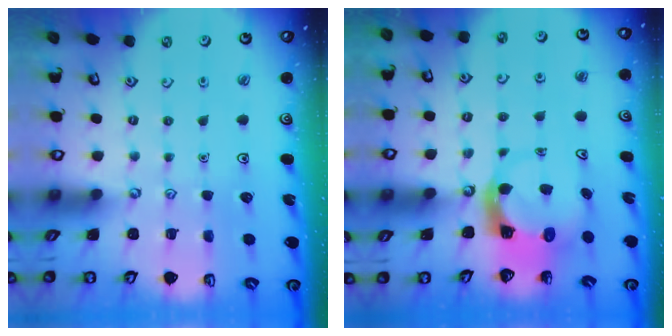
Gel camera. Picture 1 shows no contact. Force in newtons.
{"total": 6.2, "press": 6.1, "slide": 1.1}